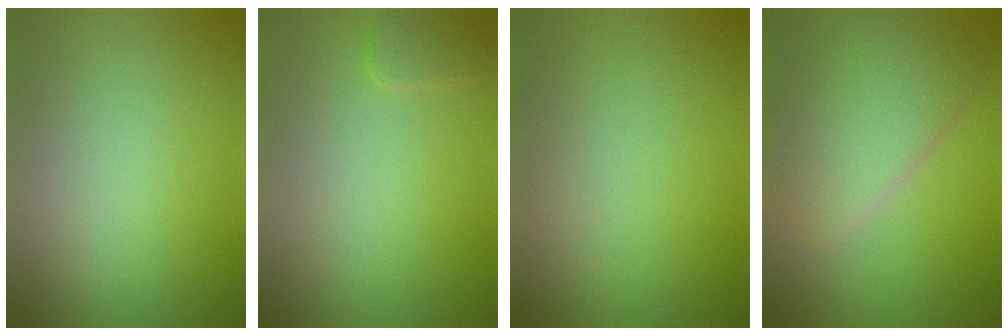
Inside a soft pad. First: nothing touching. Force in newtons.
{"total": 1.2, "press": 1.2, "slide": 0.1}
{"total": 0.0}
{"total": 6.7, "press": 6.7, "slide": 0.3}